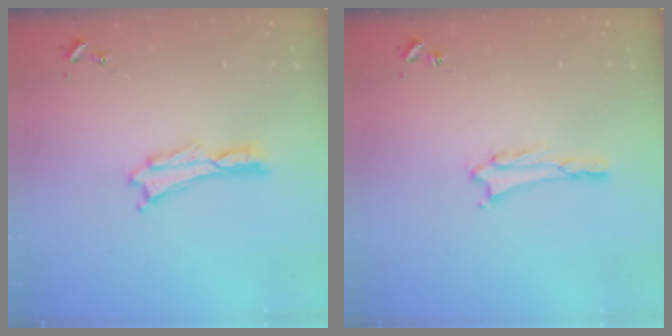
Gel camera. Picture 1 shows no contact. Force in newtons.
{"total": 1.5, "press": 1.5, "slide": 0.3}